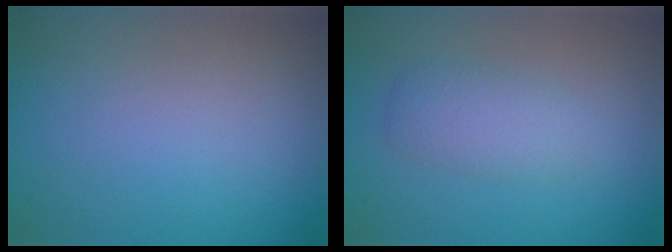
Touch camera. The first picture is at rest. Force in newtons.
{"total": 2.6, "press": 2.6, "slide": 0.1}